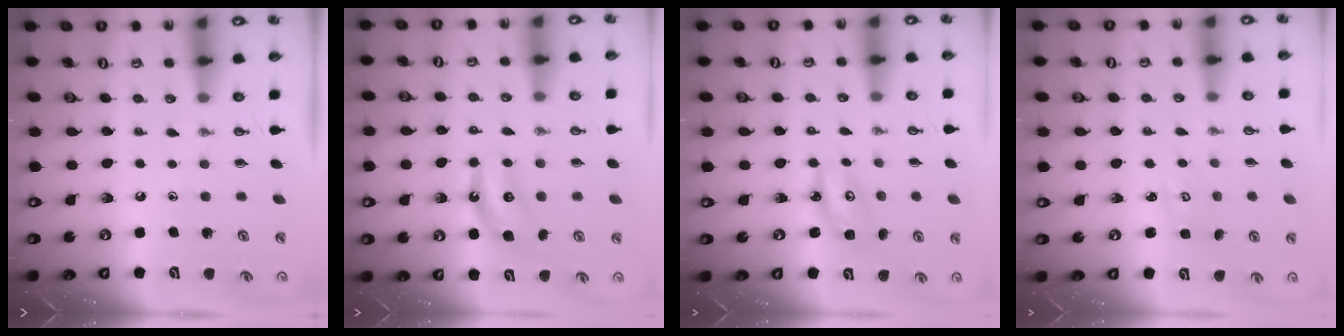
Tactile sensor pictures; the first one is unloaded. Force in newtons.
{"total": 5.9, "press": 5.9, "slide": 0.9}
{"total": 4.3, "press": 4.3, "slide": 0.4}
{"total": 2.0, "press": 2.0, "slide": 0.1}